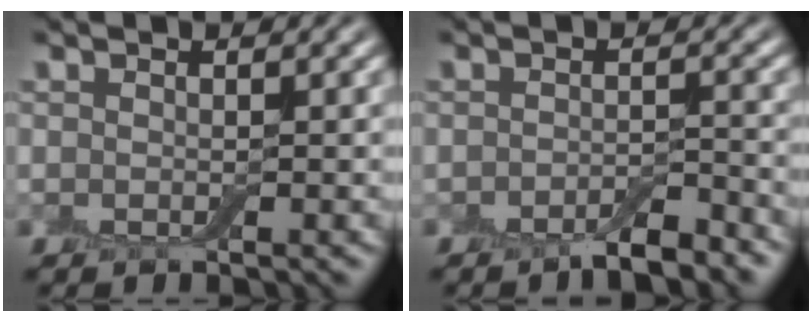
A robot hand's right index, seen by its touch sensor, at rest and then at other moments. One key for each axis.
{"total": 3.1, "fx": -2.4, "fy": 0.7, "fz": 1.9, "tx": -0.027, "ty": 0.002, "tz": -0.041}